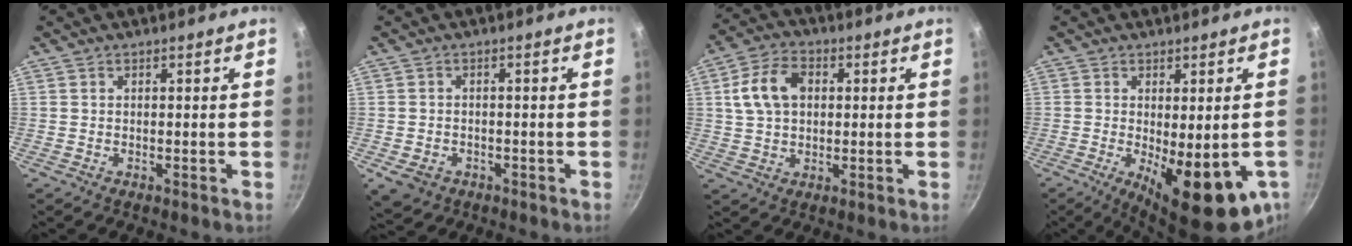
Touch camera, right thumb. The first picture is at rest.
{"total": 4.9, "force": [-2.0, 3.7, 2.4], "torque": [-0.037, 0.010, -0.020]}
{"total": 9.9, "force": [1.9, 7.0, 6.8], "torque": [-0.112, 0.015, 0.026]}
{"total": 15.3, "force": [-4.1, 5.4, 13.7], "torque": [-0.168, -0.020, -0.039]}